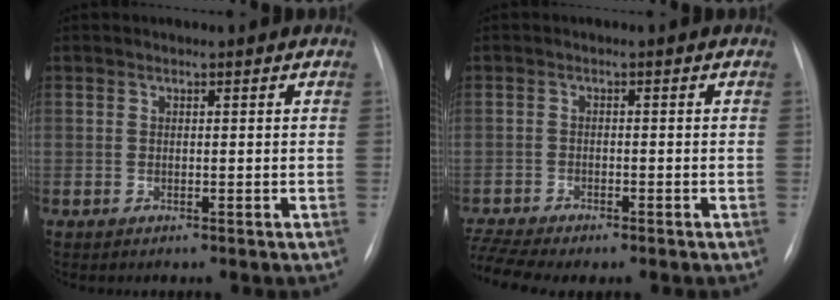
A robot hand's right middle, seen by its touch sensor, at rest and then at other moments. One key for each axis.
{"total": 5.7, "fx": -4.8, "fy": 0.9, "fz": 2.8, "tx": -0.062, "ty": -0.002, "tz": -0.083}